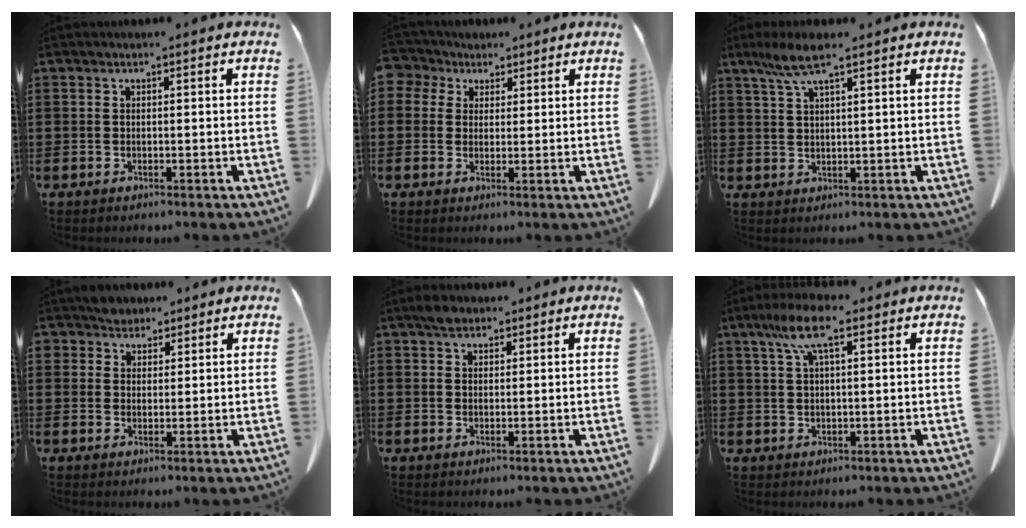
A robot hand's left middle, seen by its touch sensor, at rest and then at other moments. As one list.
[{"total": 3.6, "force": [2.1, 2.9, 0.5], "torque": [-0.019, 0.008, 0.036]}, {"total": 5.4, "force": [3.2, 1.0, 4.2], "torque": [-0.089, 0.005, 0.056]}, {"total": 3.5, "force": [3.0, 1.9, 0.0], "torque": [-0.014, 0.006, 0.058]}, {"total": 2.7, "force": [2.0, 1.4, 1.0], "torque": [-0.017, 0.004, 0.036]}, {"total": 7.5, "force": [4.0, 1.8, 6.1], "torque": [-0.126, 0.009, 0.069]}]